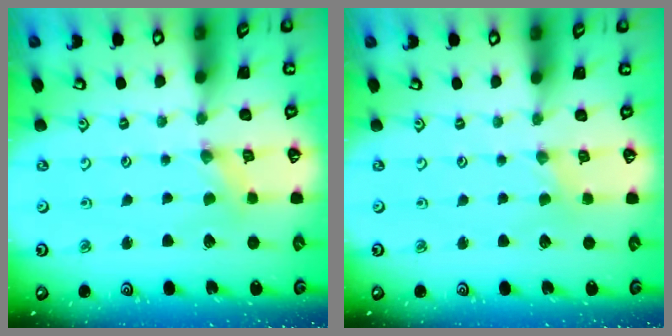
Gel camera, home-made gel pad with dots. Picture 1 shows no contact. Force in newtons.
{"total": 0.0}